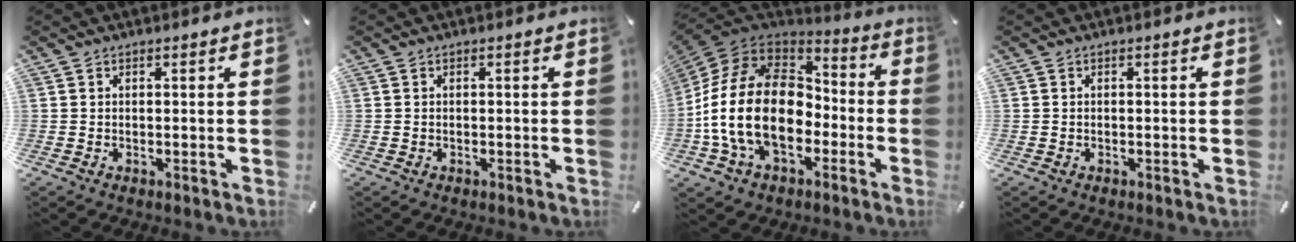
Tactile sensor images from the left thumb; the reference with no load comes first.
{"total": 0.0}
{"total": 22.6, "force": [-4.1, 15.5, 15.9], "torque": [-0.335, 0.025, -0.063]}
{"total": 0.0}